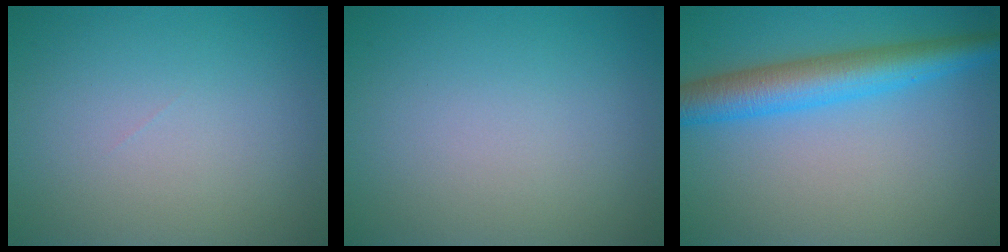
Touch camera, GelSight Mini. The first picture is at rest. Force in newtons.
{"total": 0.0}
{"total": 5.9, "press": 5.9, "slide": 0.1}